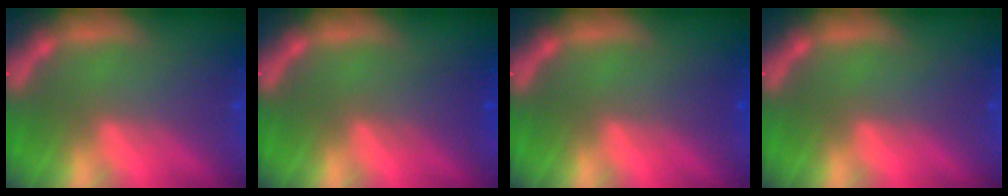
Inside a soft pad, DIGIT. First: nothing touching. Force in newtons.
{"total": 2.0}
{"total": 1.0}
{"total": 0.0}